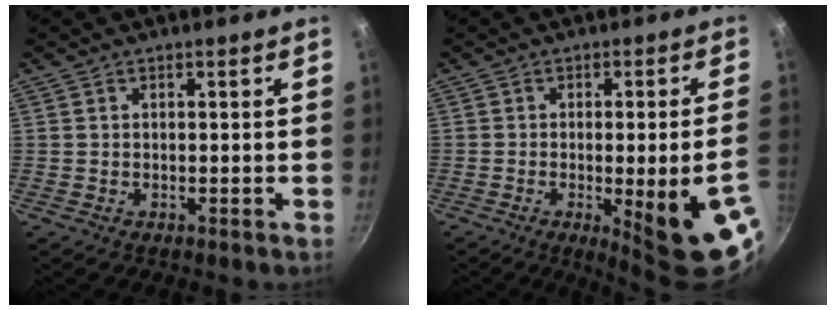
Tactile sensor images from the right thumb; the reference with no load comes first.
{"total": 15.5, "force": [-4.7, 2.6, 14.6], "torque": [-0.174, 0.006, -0.049]}